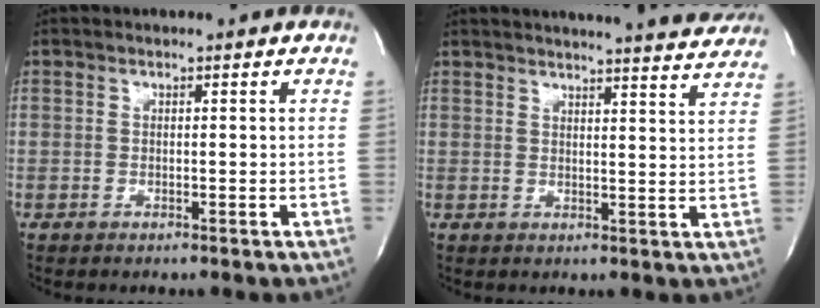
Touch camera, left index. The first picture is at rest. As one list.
[{"total": 18.5, "force": [17.6, 1.0, 5.8], "torque": [-0.080, -0.028, 0.208]}]